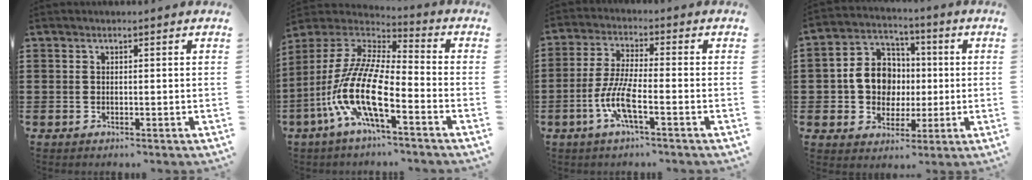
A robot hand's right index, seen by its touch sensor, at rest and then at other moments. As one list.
[{"total": 12.8, "force": [-6.2, 3.4, 10.6], "torque": [-0.261, -0.018, -0.134]}, {"total": 7.5, "force": [-3.2, 1.4, 6.6], "torque": [-0.157, -0.015, -0.069]}, {"total": 8.4, "force": [0.0, 7.5, 3.8], "torque": [-0.104, 0.018, -0.002]}]